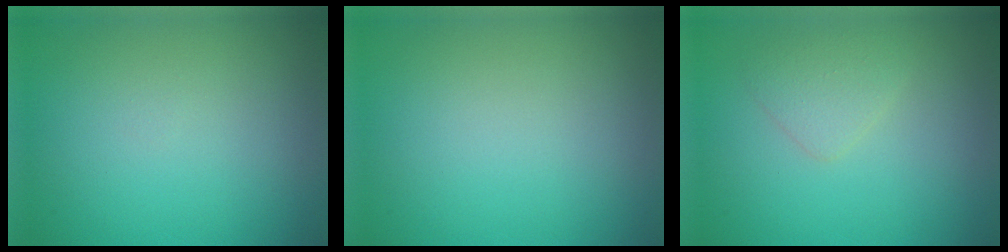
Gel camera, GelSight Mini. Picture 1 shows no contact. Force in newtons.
{"total": 0.0}
{"total": 1.7, "press": 1.7, "slide": 0.1}